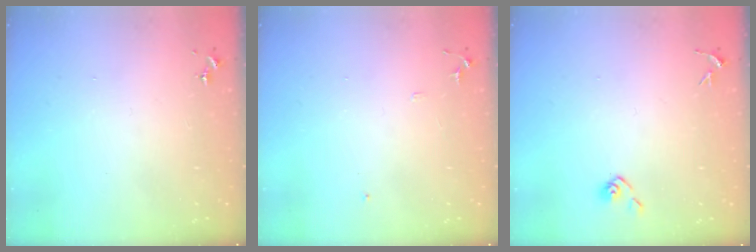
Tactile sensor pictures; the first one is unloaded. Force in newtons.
{"total": 5.6, "press": 5.6, "slide": 0.7}
{"total": 4.3, "press": 4.2, "slide": 0.5}